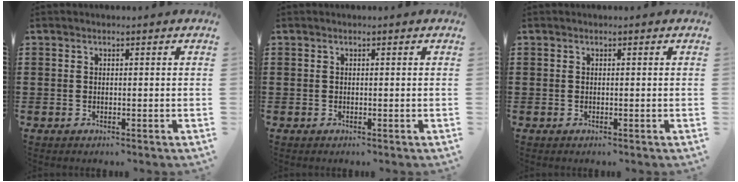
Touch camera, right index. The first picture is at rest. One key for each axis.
{"total": 0.0}
{"total": 0.0}